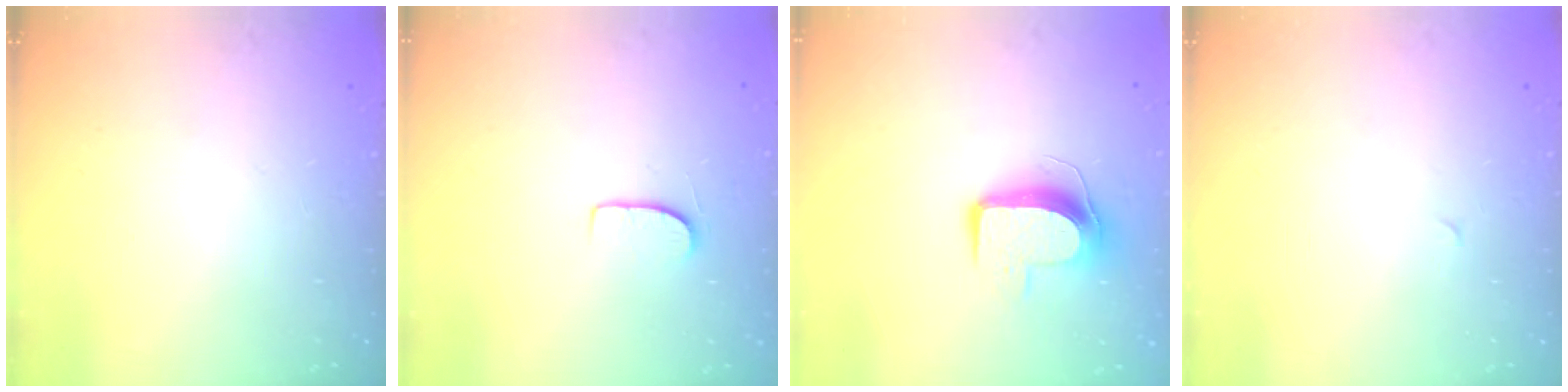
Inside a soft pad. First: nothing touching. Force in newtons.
{"total": 6.1, "press": 6.1, "slide": 0.5}
{"total": 9.2, "press": 9.1, "slide": 0.5}
{"total": 0.0}